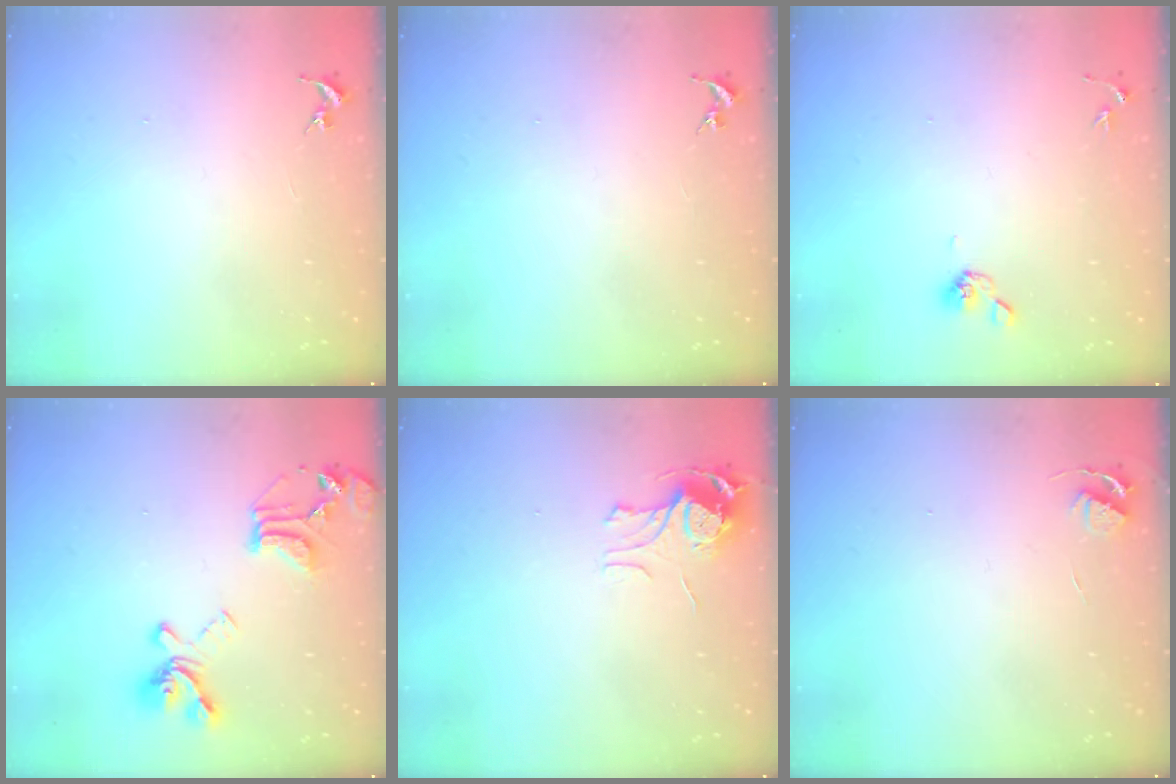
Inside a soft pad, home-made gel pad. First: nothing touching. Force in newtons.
{"total": 0.0}
{"total": 6.3, "press": 6.0, "slide": 1.8}
{"total": 18.9, "press": 18.8, "slide": 1.9}
{"total": 8.1, "press": 8.1, "slide": 0.7}
{"total": 4.1, "press": 4.1, "slide": 0.5}